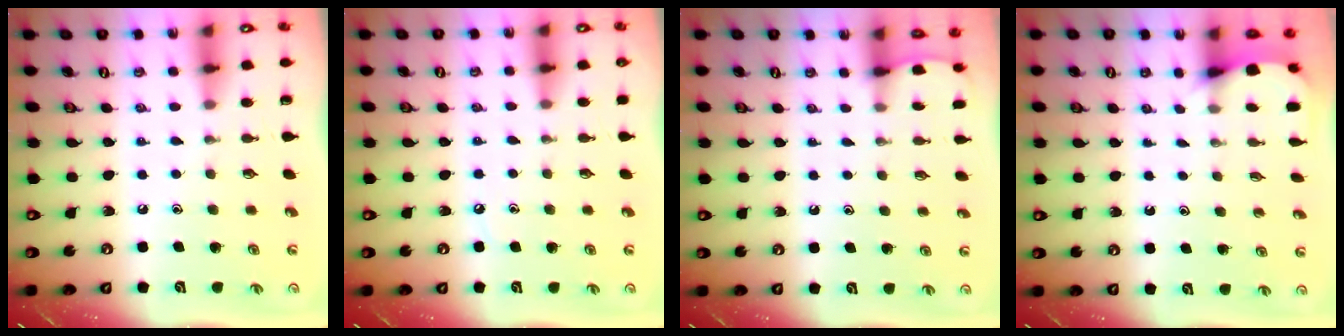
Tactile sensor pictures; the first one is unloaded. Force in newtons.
{"total": 3.1, "press": 3.0, "slide": 0.4}
{"total": 2.2, "press": 2.2, "slide": 0.2}
{"total": 2.8, "press": 2.8, "slide": 0.3}